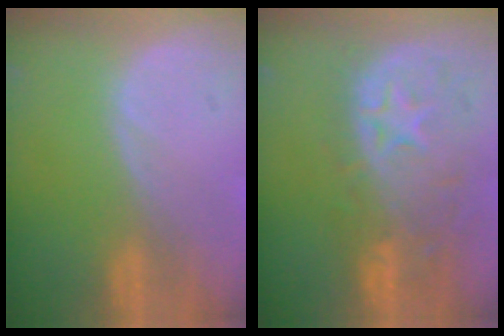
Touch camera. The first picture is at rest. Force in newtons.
{"total": 11.0, "press": 9.7, "slide": 5.1}